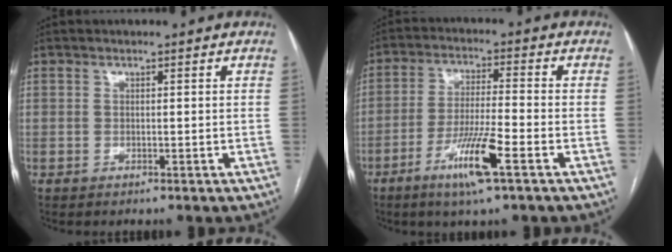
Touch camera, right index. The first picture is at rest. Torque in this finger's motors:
{"motor_torque": [0.58, 0.02, 0.25, 0.11]}